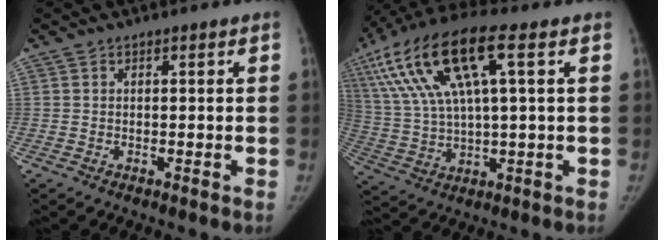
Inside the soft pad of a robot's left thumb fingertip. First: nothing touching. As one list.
[{"total": 19.8, "force": [7.3, 5.7, 17.5], "torque": [-0.371, 0.017, 0.134]}]